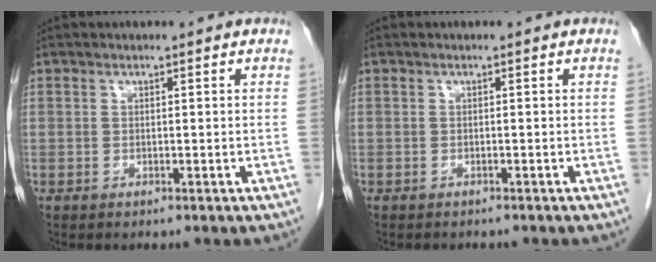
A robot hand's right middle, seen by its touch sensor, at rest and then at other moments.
{"total": 1.1, "force": [-1.0, 0.4, 0.1], "torque": [-0.008, -0.001, -0.013]}